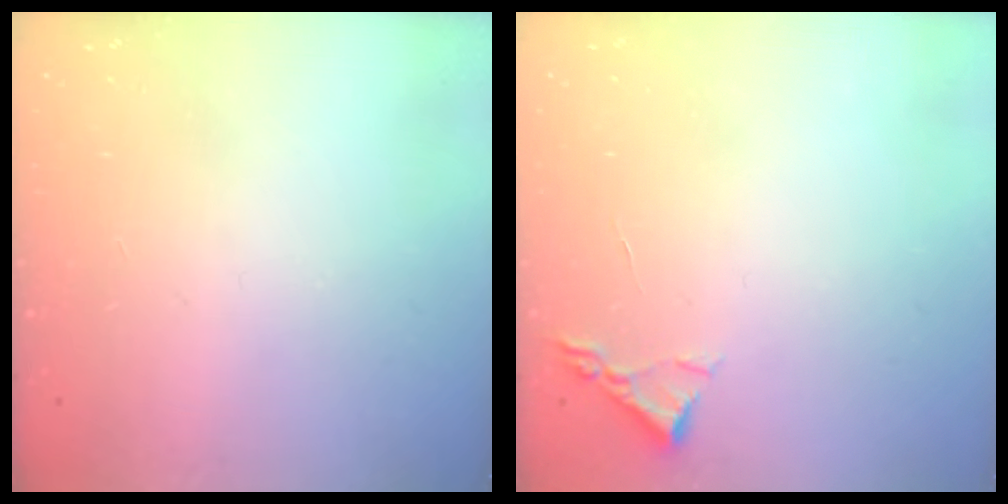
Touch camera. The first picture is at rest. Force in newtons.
{"total": 2.2, "press": 2.2, "slide": 0.3}